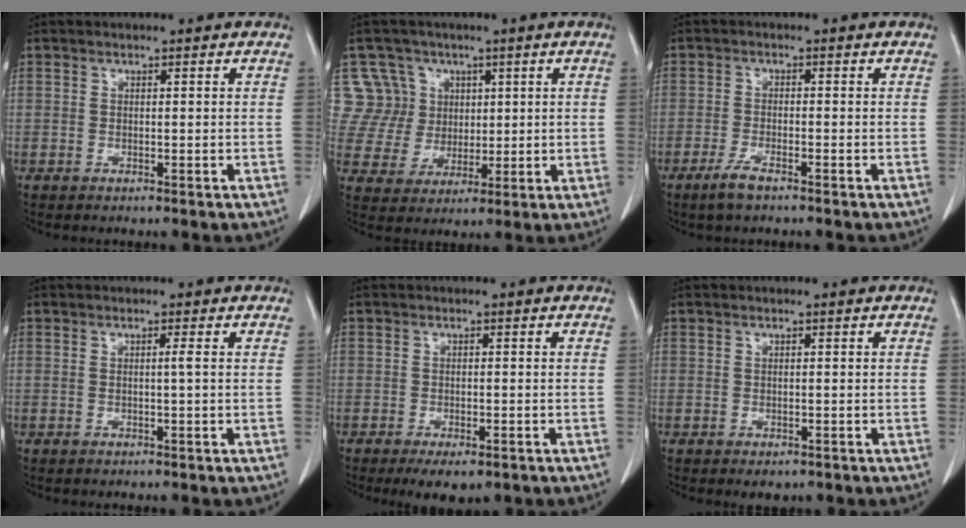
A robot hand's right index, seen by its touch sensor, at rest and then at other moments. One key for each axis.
{"total": 8.8, "fx": 3.4, "fy": 8.1, "fz": -0.1, "tx": 0.007, "ty": 0.022, "tz": 0.074}
{"total": 3.2, "fx": -2.3, "fy": 0.7, "fz": 2.1, "tx": -0.049, "ty": -0.004, "tz": -0.044}
{"total": 0.7, "fx": 0.0, "fy": -0.3, "fz": 0.6, "tx": -0.006, "ty": 0.001, "tz": 0.001}
{"total": 4.6, "fx": -3.1, "fy": 2.0, "fz": 2.8, "tx": -0.041, "ty": -0.007, "tz": -0.042}
{"total": 1.6, "fx": -0.9, "fy": 1.2, "fz": 0.6, "tx": -0.010, "ty": 0.000, "tz": -0.005}